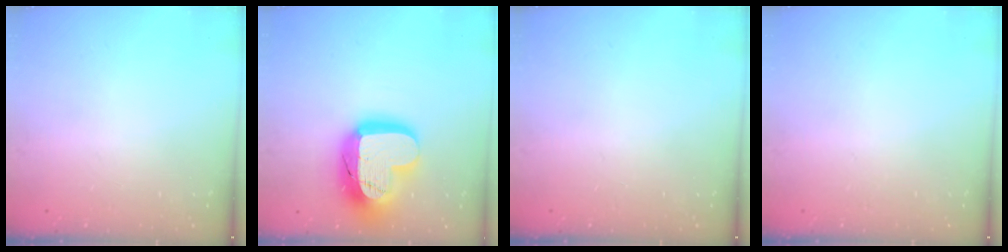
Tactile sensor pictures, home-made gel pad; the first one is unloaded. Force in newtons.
{"total": 21.1, "press": 21.0, "slide": 1.7}
{"total": 0.0}
{"total": 0.0}